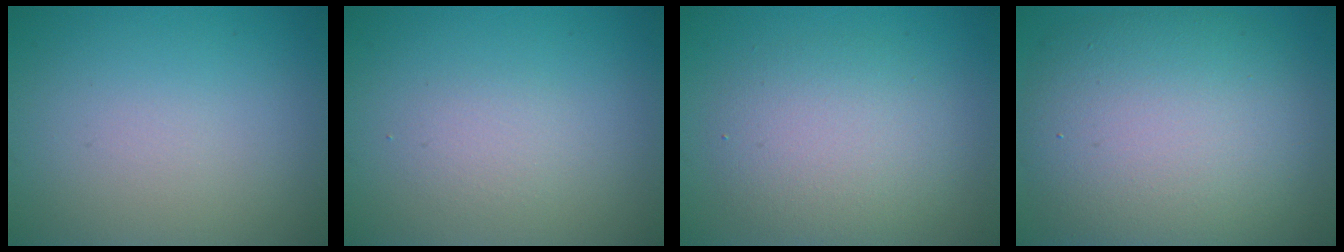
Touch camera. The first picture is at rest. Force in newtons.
{"total": 1.4, "press": 1.4, "slide": 0.1}
{"total": 4.6, "press": 4.6, "slide": 0.1}
{"total": 11.0, "press": 11.0, "slide": 0.8}